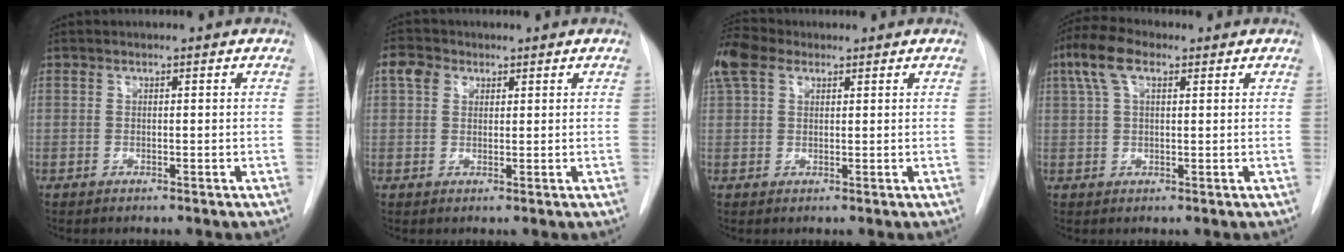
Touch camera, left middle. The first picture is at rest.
{"total": 3.3, "force": [1.6, 2.6, 1.4], "torque": [-0.032, 0.014, 0.029]}
{"total": 5.9, "force": [3.7, 3.3, 3.2], "torque": [-0.090, 0.035, 0.076]}
{"total": 6.3, "force": [3.1, 2.6, 4.9], "torque": [-0.114, 0.028, 0.058]}